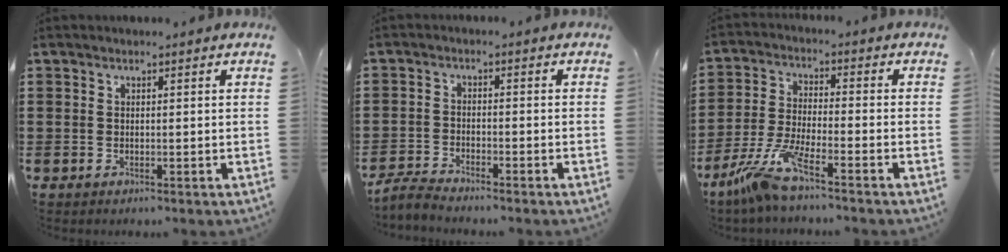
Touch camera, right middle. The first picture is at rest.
{"total": 2.9, "force": [-2.8, 0.2, 0.6], "torque": [-0.028, 0.000, -0.063]}
{"total": 7.4, "force": [-5.7, 0.0, 4.6], "torque": [-0.120, -0.021, -0.118]}